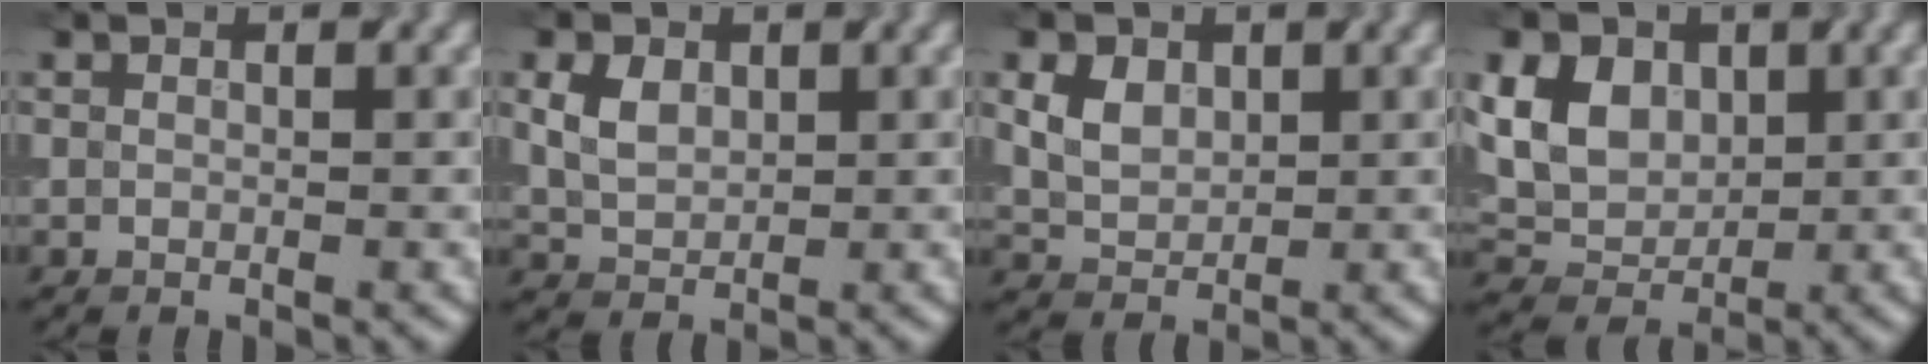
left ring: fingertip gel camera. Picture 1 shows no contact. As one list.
[{"total": 2.9, "force": [0.8, 2.0, 1.9], "torque": [-0.047, 0.006, 0.023]}, {"total": 3.5, "force": [1.3, 2.5, 2.2], "torque": [-0.051, 0.012, 0.025]}, {"total": 6.9, "force": [2.1, 5.1, 4.1], "torque": [-0.105, 0.021, 0.033]}]